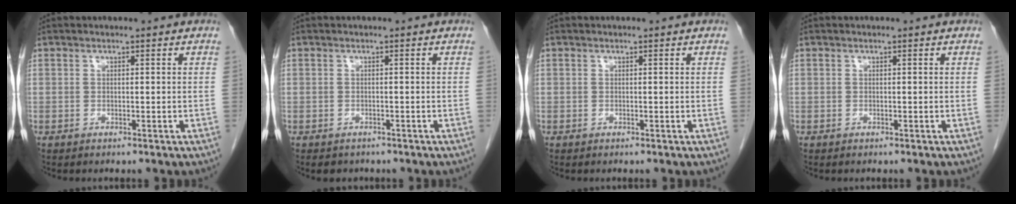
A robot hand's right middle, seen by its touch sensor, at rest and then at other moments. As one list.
[{"total": 2.5, "force": [-2.1, 1.3, 0.5], "torque": [-0.009, 0.000, -0.025]}, {"total": 0.0}, {"total": 0.0}]